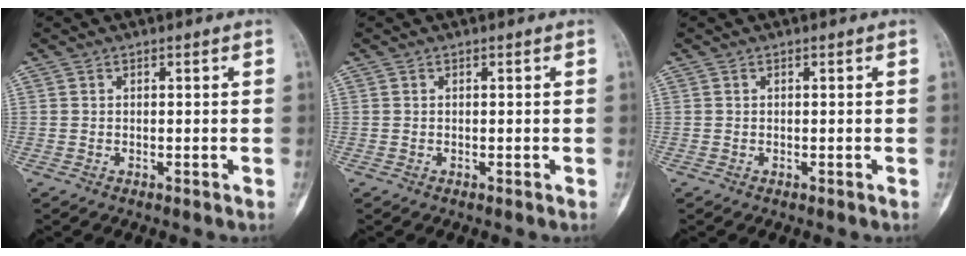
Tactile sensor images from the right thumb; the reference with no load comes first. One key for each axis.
{"total": 0.0}
{"total": 0.0}